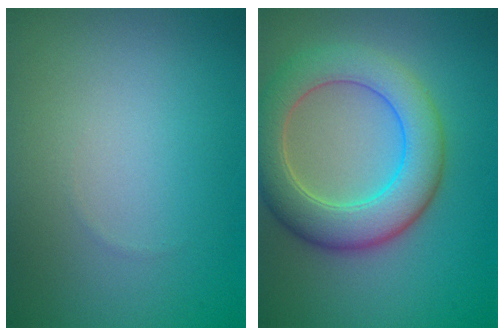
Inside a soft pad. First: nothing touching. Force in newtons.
{"total": 7.1, "press": 7.1, "slide": 0.3}